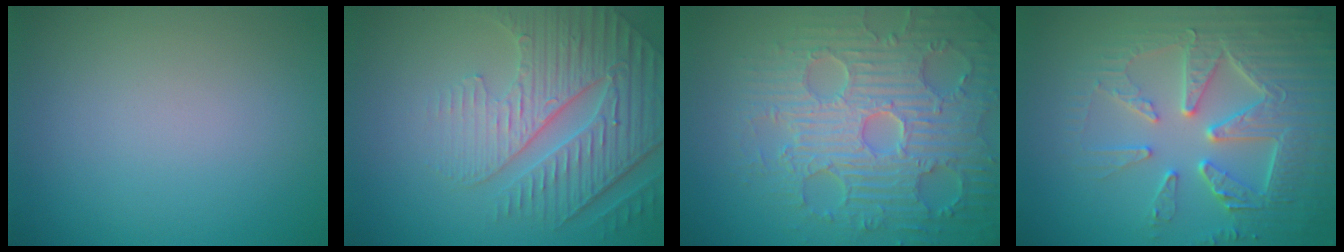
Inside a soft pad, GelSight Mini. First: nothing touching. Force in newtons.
{"total": 6.5, "press": 5.2, "slide": 3.9}
{"total": 8.7, "press": 6.5, "slide": 5.9}
{"total": 7.2, "press": 5.9, "slide": 4.2}